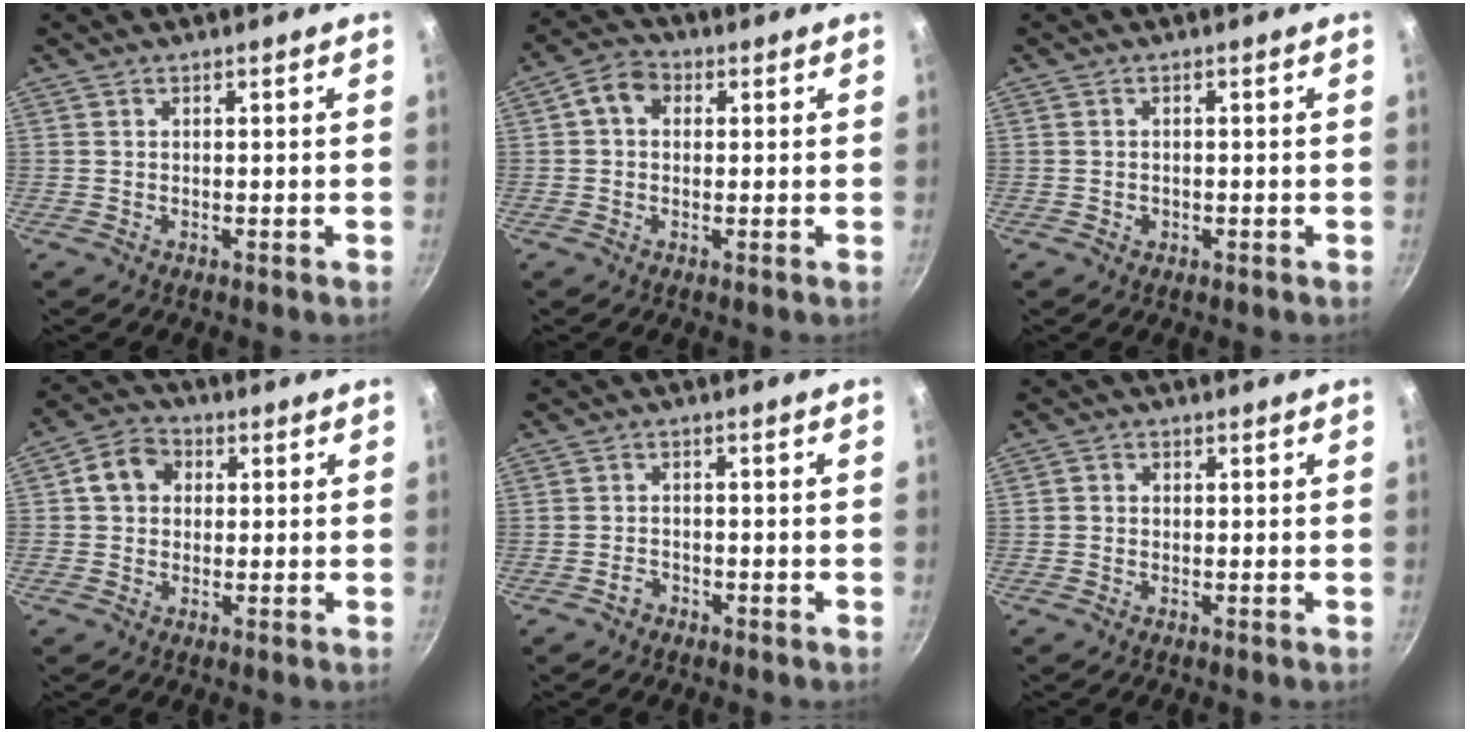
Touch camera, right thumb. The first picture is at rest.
{"total": 5.4, "force": [1.2, 4.1, 3.3], "torque": [-0.046, 0.011, 0.007]}
{"total": 0.9, "force": [-0.3, 0.8, 0.4], "torque": [-0.005, 0.001, -0.004]}
{"total": 6.7, "force": [1.2, 5.6, 3.4], "torque": [-0.035, 0.013, 0.004]}
{"total": 2.0, "force": [-1.4, 1.3, 0.6], "torque": [-0.003, 0.018, -0.021]}
{"total": 1.4, "force": [-0.2, 1.3, 0.6], "torque": [-0.008, 0.004, -0.006]}